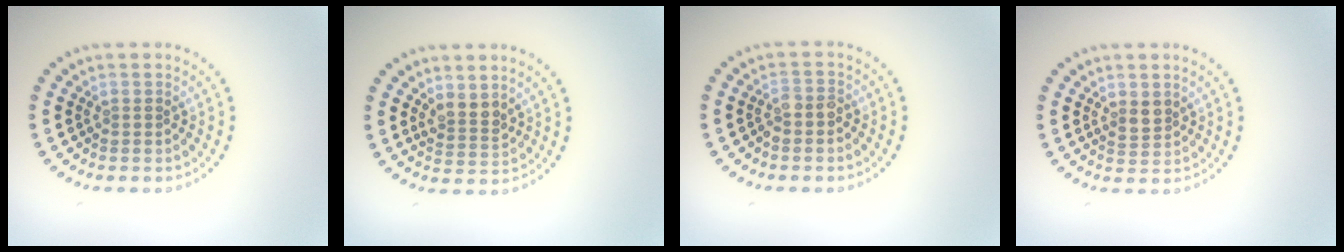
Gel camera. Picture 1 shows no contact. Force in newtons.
{"total": 2.1, "press": 1.7, "slide": 1.2}
{"total": 1.7, "press": 1.5, "slide": 0.8}
{"total": 1.7, "press": 1.4, "slide": 0.8}